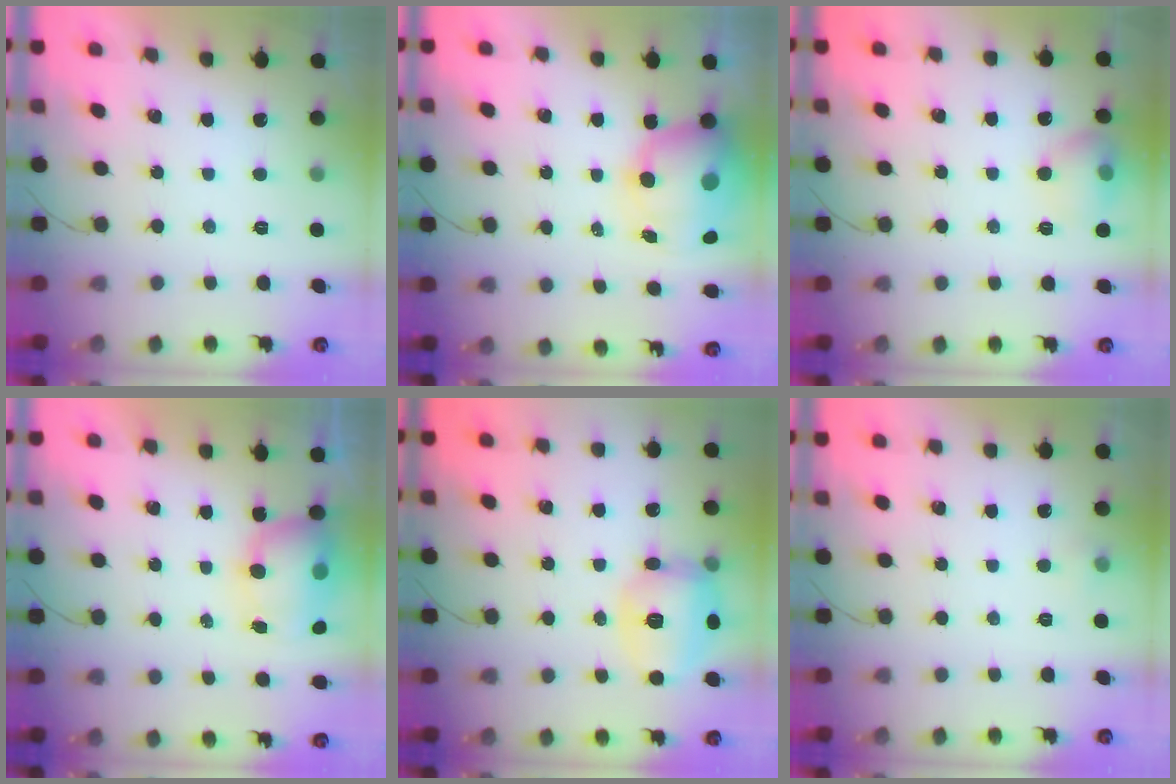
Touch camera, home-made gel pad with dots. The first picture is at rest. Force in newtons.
{"total": 13.2, "press": 12.8, "slide": 3.4}
{"total": 8.9, "press": 8.8, "slide": 1.2}
{"total": 8.5, "press": 8.3, "slide": 1.8}
{"total": 15.6, "press": 15.5, "slide": 1.3}
{"total": 3.8, "press": 3.6, "slide": 1.3}